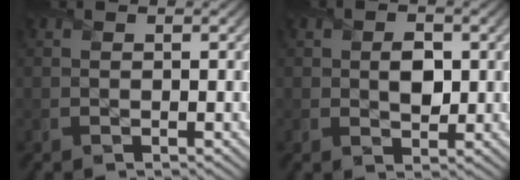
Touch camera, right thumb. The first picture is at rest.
{"total": 2.8, "force": [0.3, 2.0, 1.9], "torque": [-0.030, -0.007, 0.005]}